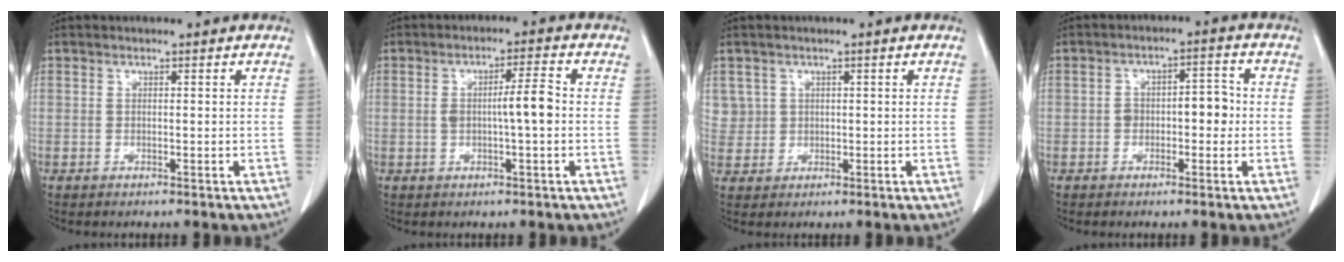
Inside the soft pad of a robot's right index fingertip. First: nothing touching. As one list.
[{"total": 4.9, "force": [-0.4, 0.4, 4.8], "torque": [-0.084, 0.010, -0.004]}, {"total": 3.0, "force": [1.0, 2.8, -0.3], "torque": [0.023, 0.005, 0.016]}, {"total": 4.8, "force": [-0.8, 2.6, 4.0], "torque": [-0.058, 0.023, -0.013]}]